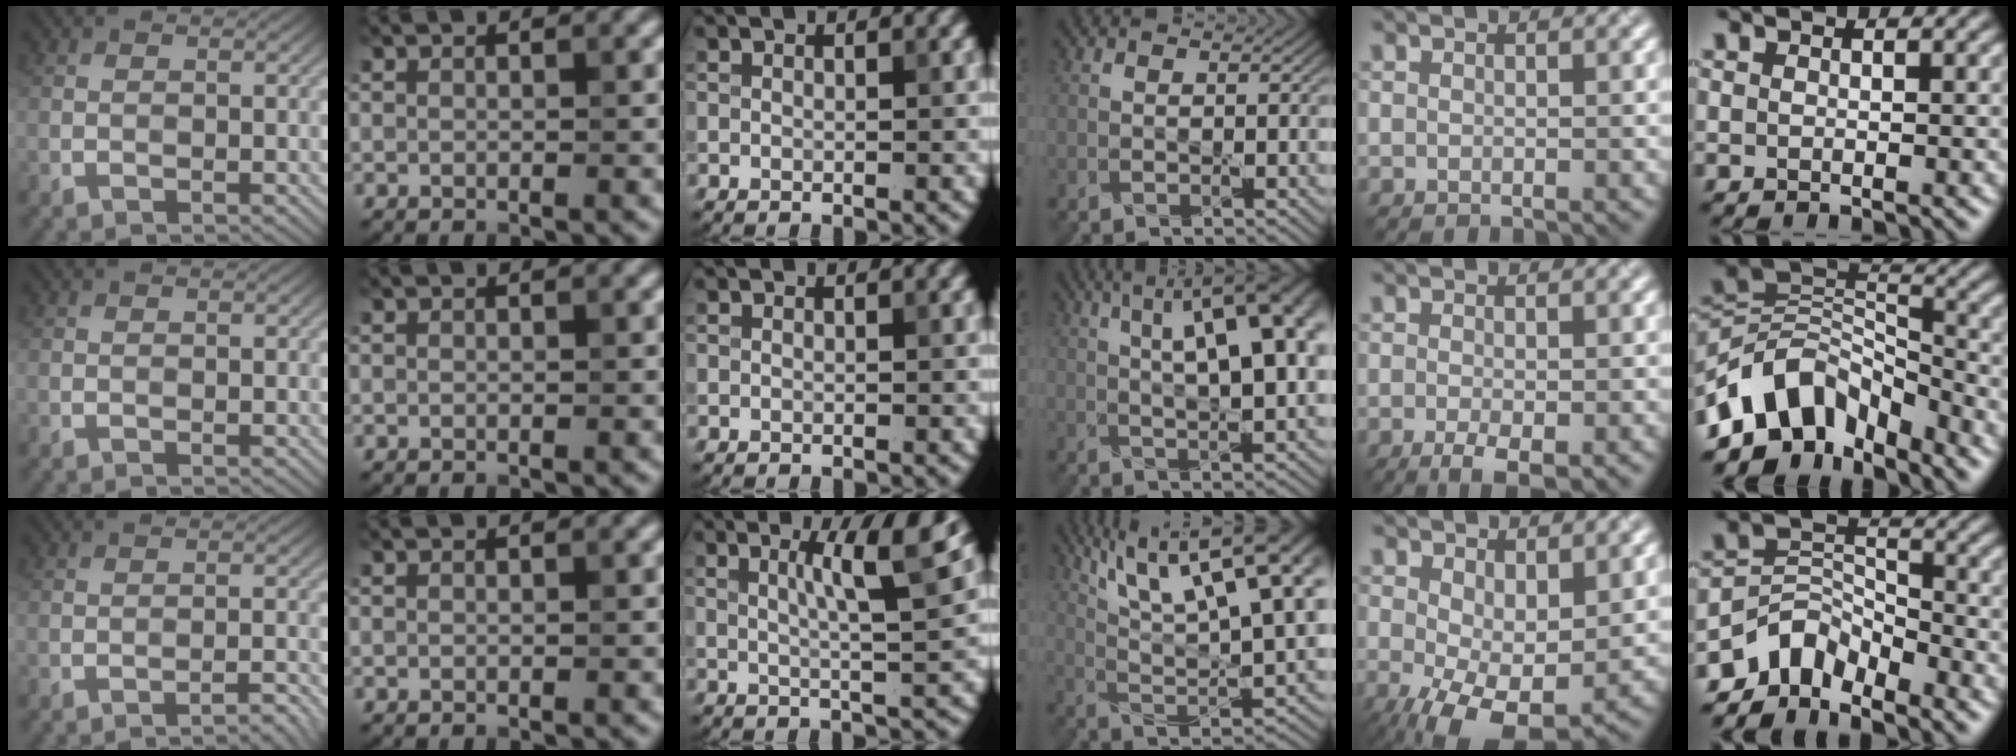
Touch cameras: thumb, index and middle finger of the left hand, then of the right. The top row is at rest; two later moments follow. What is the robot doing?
{"motion": "pour", "object": "sugar"}